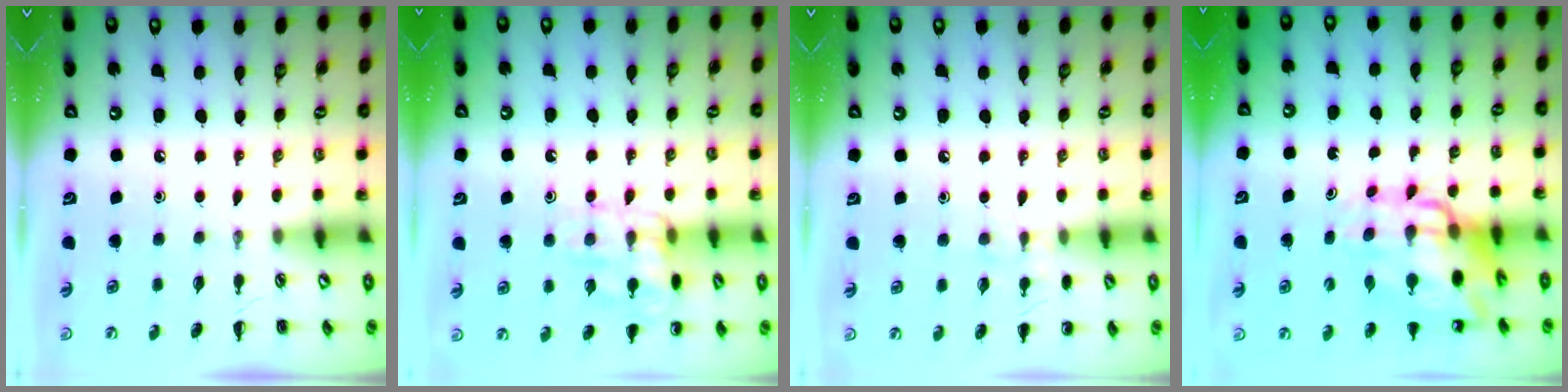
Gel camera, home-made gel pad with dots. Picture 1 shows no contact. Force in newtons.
{"total": 12.2, "press": 12.2, "slide": 0.5}
{"total": 5.6, "press": 5.3, "slide": 1.8}
{"total": 15.0, "press": 14.4, "slide": 4.1}